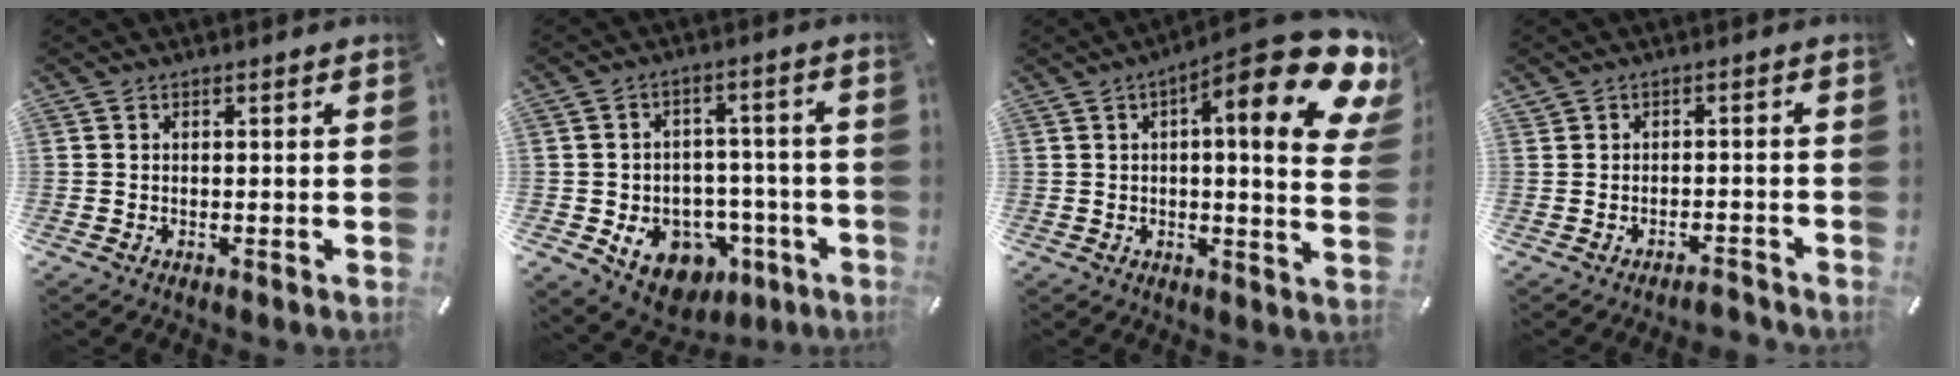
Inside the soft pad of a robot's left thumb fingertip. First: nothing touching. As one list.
[{"total": 11.6, "force": [-4.9, 9.1, 5.1], "torque": [-0.058, 0.028, -0.073]}, {"total": 19.7, "force": [9.0, 4.9, 16.8], "torque": [-0.236, -0.068, 0.131]}, {"total": 2.5, "force": [-2.2, 0.9, 0.6], "torque": [-0.011, 0.014, -0.045]}]